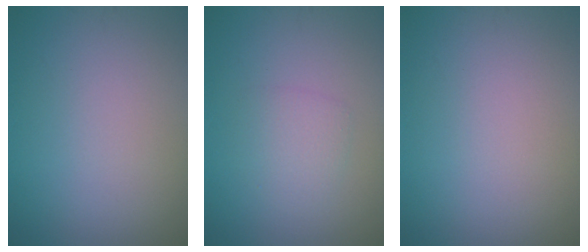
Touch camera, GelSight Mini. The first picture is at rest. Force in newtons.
{"total": 1.8, "press": 1.8, "slide": 0.2}
{"total": 0.0}